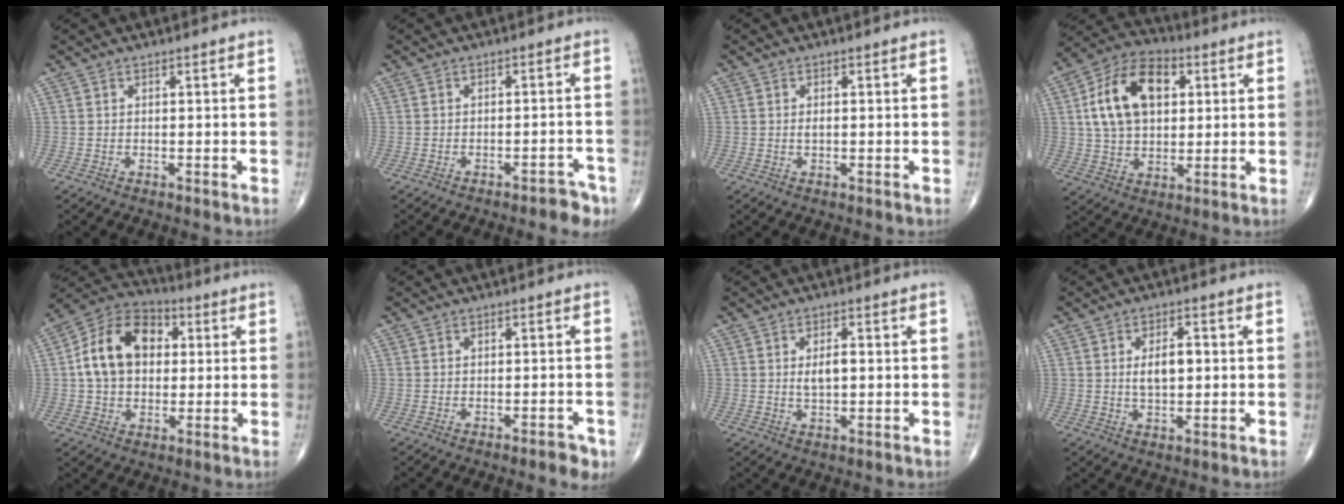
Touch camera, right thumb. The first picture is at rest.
{"total": 4.7, "force": [-3.5, 1.8, 2.4], "torque": [-0.018, 0.029, -0.043]}
{"total": 1.2, "force": [0.0, 0.6, 1.0], "torque": [-0.019, 0.000, 0.002]}
{"total": 16.3, "force": [4.1, 10.4, 11.9], "torque": [-0.193, 0.011, 0.068]}
{"total": 15.0, "force": [2.1, 10.8, 10.3], "torque": [-0.153, 0.020, 0.025]}
{"total": 2.9, "force": [-1.8, 1.0, 2.1], "torque": [-0.025, 0.010, -0.022]}
{"total": 3.8, "force": [0.3, 1.9, 3.3], "torque": [-0.056, 0.000, 0.007]}
{"total": 5.8, "force": [0.5, 3.1, 4.9], "torque": [-0.077, 0.004, 0.010]}